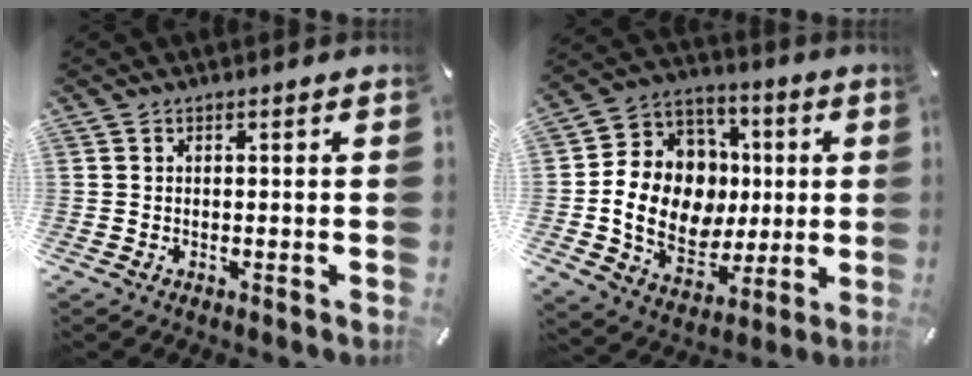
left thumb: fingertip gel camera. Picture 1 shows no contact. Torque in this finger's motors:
{"motor_torque": [0.92, 1.68, 0.84, -0.04, 0.40]}